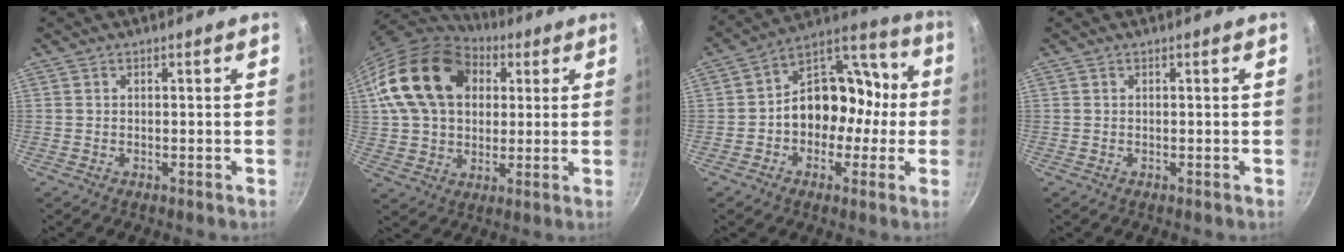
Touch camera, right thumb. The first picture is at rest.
{"total": 21.1, "force": [5.8, 15.3, 13.3], "torque": [-0.214, 0.015, 0.098]}
{"total": 15.7, "force": [-1.7, 12.2, 9.8], "torque": [-0.082, 0.070, -0.037]}
{"total": 0.0}